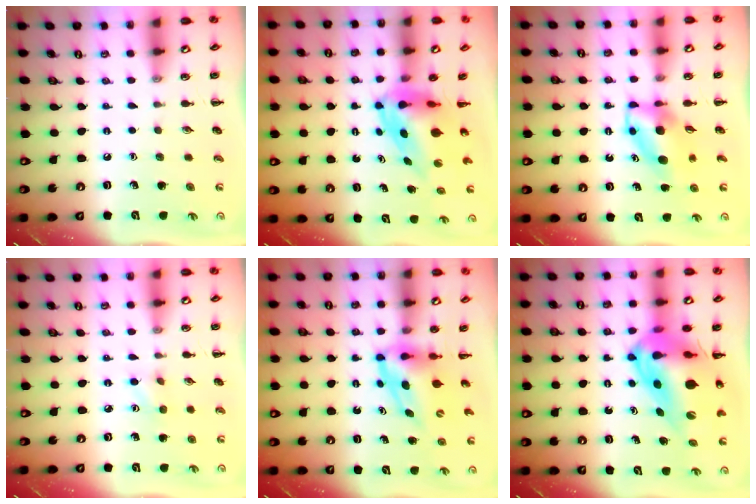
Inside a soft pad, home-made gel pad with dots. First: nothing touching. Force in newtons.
{"total": 5.8, "press": 5.6, "slide": 1.5}
{"total": 6.5, "press": 6.4, "slide": 1.4}
{"total": 3.2, "press": 3.1, "slide": 0.9}
{"total": 5.3, "press": 5.3, "slide": 0.7}
{"total": 19.0, "press": 18.1, "slide": 6.0}